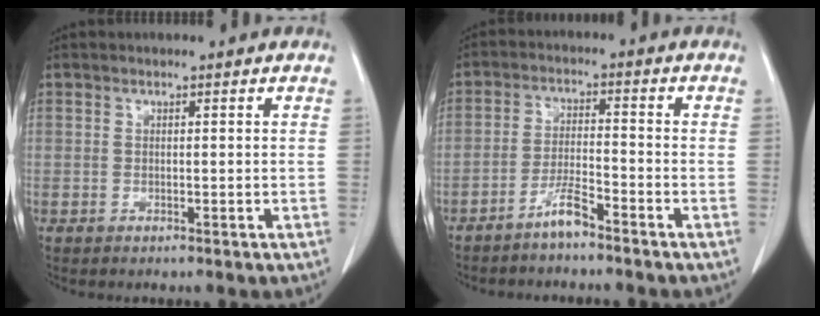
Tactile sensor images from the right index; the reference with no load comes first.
{"total": 4.2, "force": [-3.4, 0.2, 2.5], "torque": [-0.049, -0.001, -0.068]}